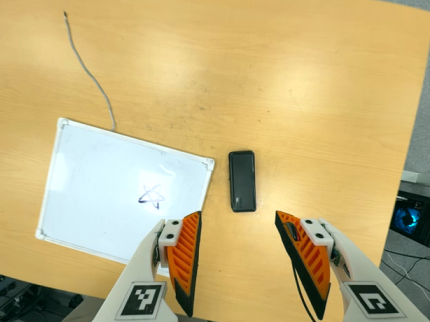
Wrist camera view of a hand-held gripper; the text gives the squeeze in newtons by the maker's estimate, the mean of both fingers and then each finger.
{"total": 0.0}